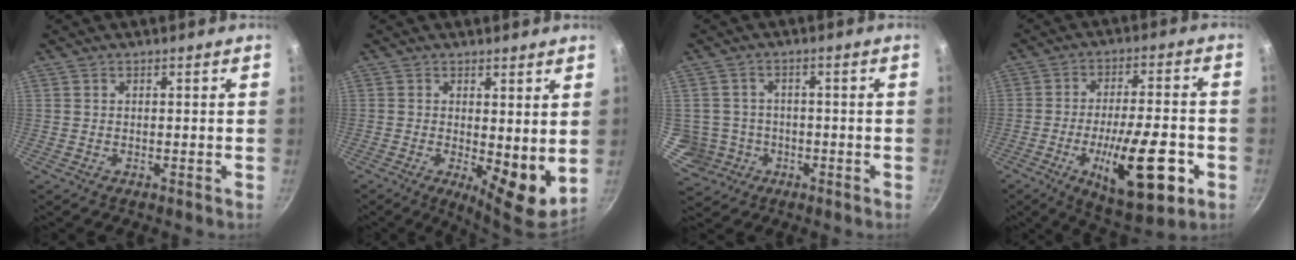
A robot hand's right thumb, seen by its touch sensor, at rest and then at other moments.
{"total": 8.6, "force": [0.4, 3.1, 8.0], "torque": [-0.105, -0.025, 0.013]}
{"total": 6.0, "force": [-1.6, 5.7, 0.8], "torque": [0.008, 0.019, -0.020]}
{"total": 18.6, "force": [-6.1, 6.3, 16.4], "torque": [-0.243, 0.018, -0.089]}